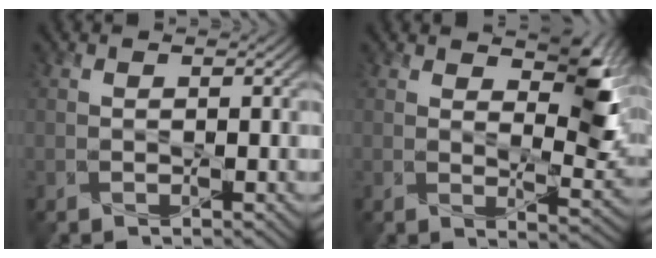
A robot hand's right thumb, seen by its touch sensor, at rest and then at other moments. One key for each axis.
{"total": 7.6, "fx": 4.0, "fy": 3.0, "fz": 5.7, "tx": -0.086, "ty": -0.011, "tz": 0.065}